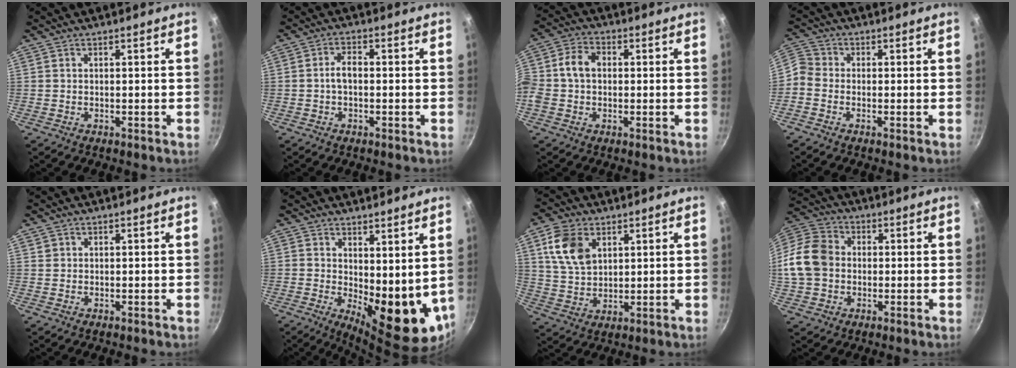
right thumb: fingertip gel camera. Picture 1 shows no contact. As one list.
[{"total": 3.2, "force": [-0.4, 1.8, 2.6], "torque": [-0.044, 0.018, -0.010]}, {"total": 7.7, "force": [0.3, 5.7, 5.2], "torque": [-0.098, 0.023, -0.014]}, {"total": 6.1, "force": [-1.9, 5.0, 2.9], "torque": [-0.069, 0.026, -0.058]}, {"total": 0.6, "force": [0.2, 0.5, 0.1], "torque": [0.007, 0.006, 0.004]}, {"total": 12.6, "force": [2.2, 5.7, 11.0], "torque": [-0.118, -0.041, 0.044]}, {"total": 10.3, "force": [4.0, 6.9, 6.5], "torque": [-0.106, -0.013, 0.079]}, {"total": 12.6, "force": [-0.2, 10.3, 7.3], "torque": [-0.120, 0.022, -0.021]}]